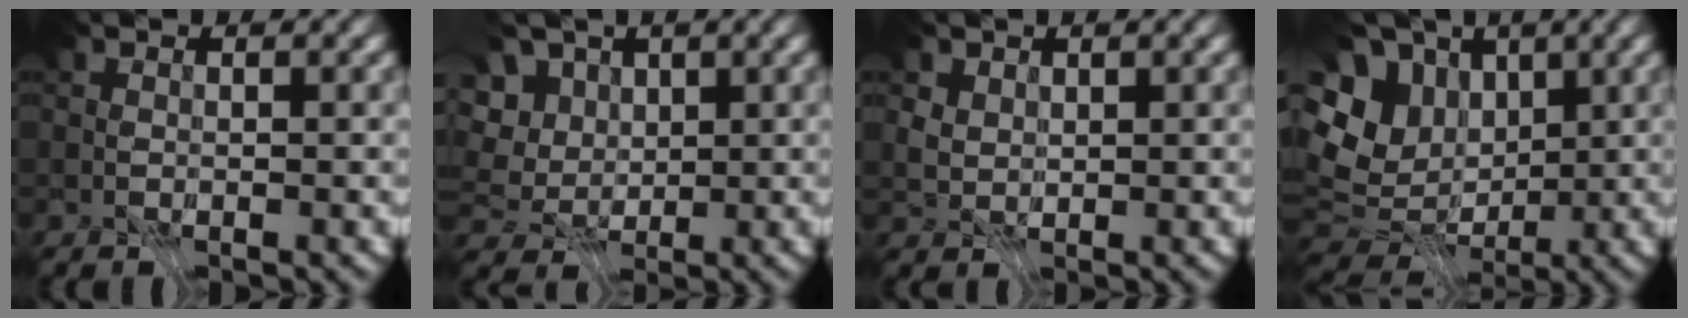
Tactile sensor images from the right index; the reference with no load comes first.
{"total": 4.7, "force": [1.1, 3.9, 2.5], "torque": [-0.060, 0.007, 0.011]}
{"total": 3.2, "force": [2.6, 1.7, 0.9], "torque": [-0.040, -0.008, 0.052]}
{"total": 9.3, "force": [0.3, 7.6, 5.5], "torque": [-0.119, 0.005, 0.023]}